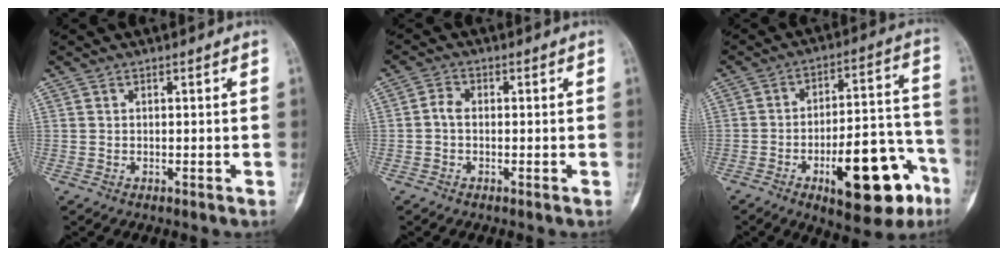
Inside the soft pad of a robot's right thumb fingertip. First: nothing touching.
{"total": 2.3, "force": [-0.4, 1.6, 1.6], "torque": [-0.025, 0.008, -0.015]}
{"total": 20.3, "force": [-9.1, 7.8, 16.3], "torque": [-0.194, 0.063, -0.121]}